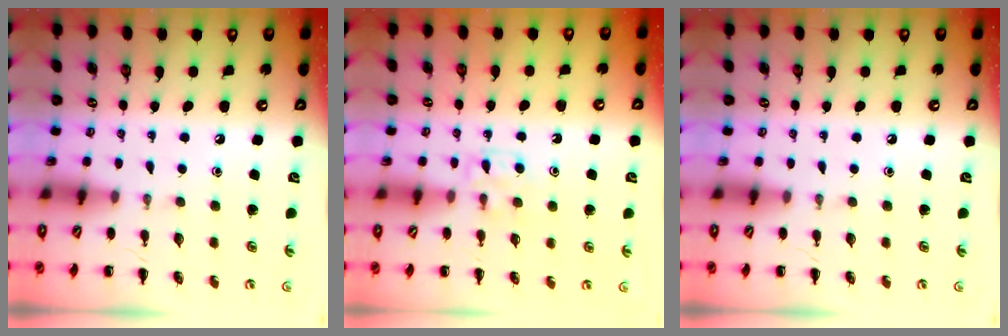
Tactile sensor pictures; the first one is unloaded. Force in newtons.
{"total": 5.4, "press": 5.2, "slide": 1.5}
{"total": 0.0}